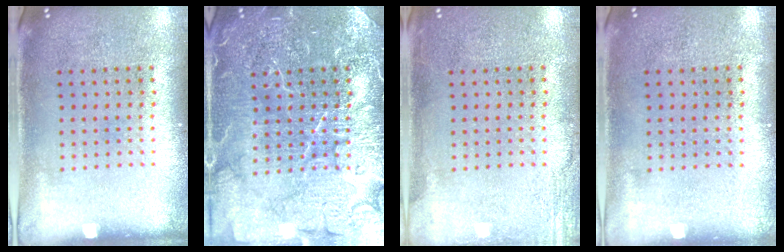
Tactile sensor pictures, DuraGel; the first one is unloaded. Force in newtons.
{"total": 5.4, "press": 5.3, "slide": 0.8}
{"total": 2.2, "press": 2.2, "slide": 0.4}
{"total": 0.0}